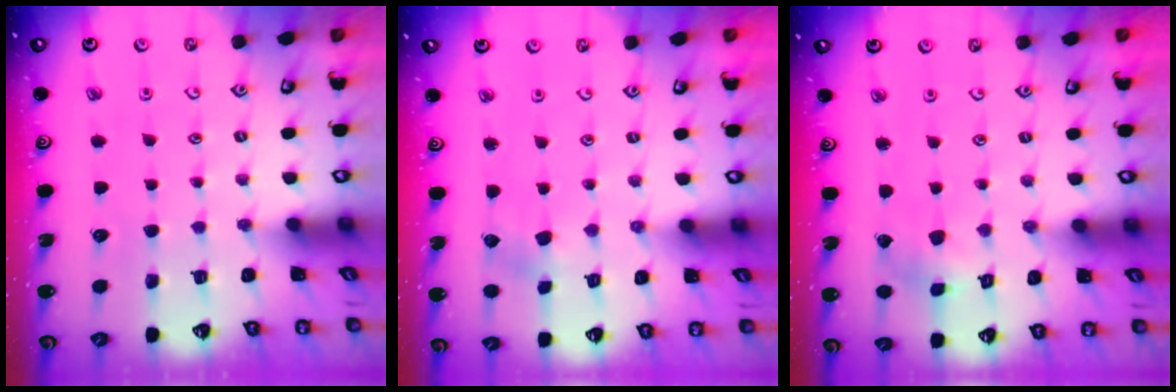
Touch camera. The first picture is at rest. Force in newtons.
{"total": 4.8, "press": 4.8, "slide": 0.6}
{"total": 2.8, "press": 2.8, "slide": 0.3}